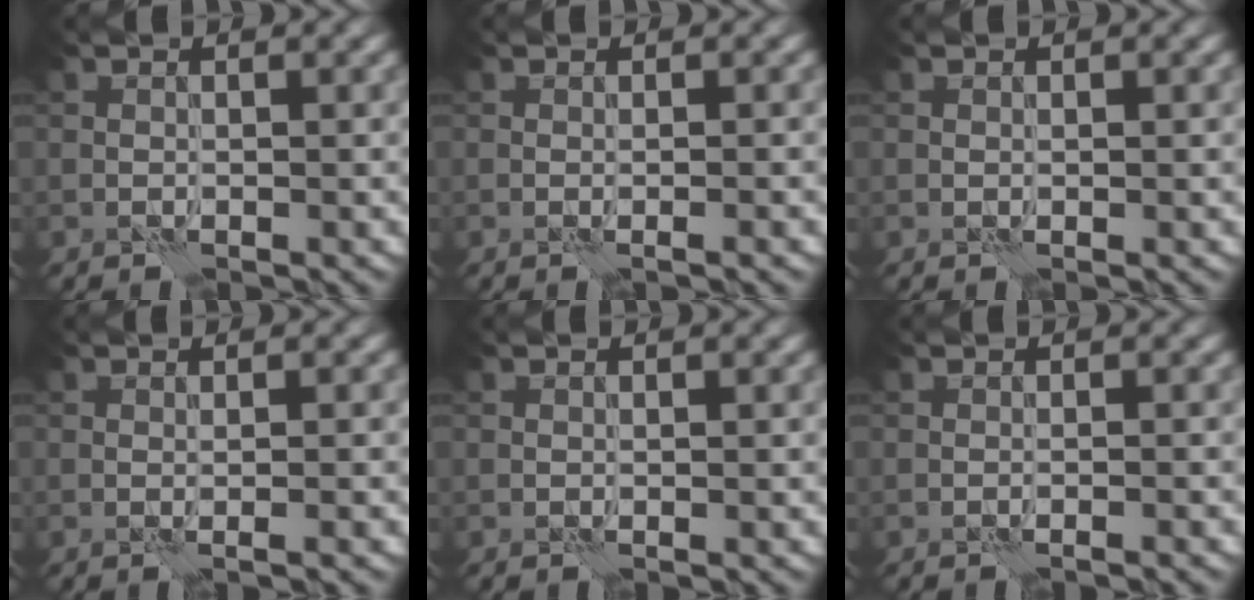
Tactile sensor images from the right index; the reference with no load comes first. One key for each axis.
{"total": 1.3, "fx": -0.2, "fy": 0.3, "fz": 1.3, "tx": -0.015, "ty": -0.002, "tz": -0.010}
{"total": 0.0}
{"total": 1.6, "fx": 0.0, "fy": 0.3, "fz": 1.5, "tx": -0.022, "ty": 0.001, "tz": -0.006}
{"total": 0.0}
{"total": 0.8, "fx": -0.5, "fy": 0.1, "fz": 0.7, "tx": -0.008, "ty": 0.001, "tz": -0.015}